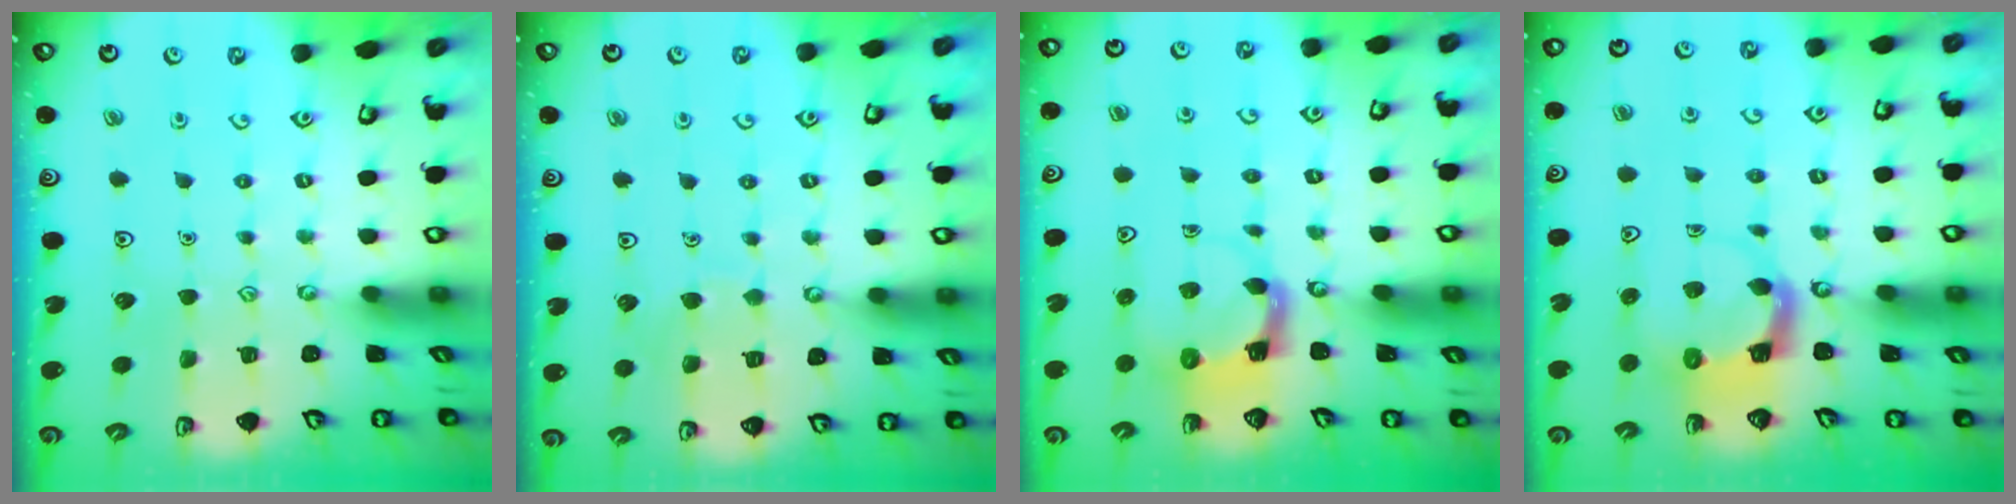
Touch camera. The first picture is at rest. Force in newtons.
{"total": 5.2, "press": 5.1, "slide": 0.5}
{"total": 3.8, "press": 3.7, "slide": 0.7}
{"total": 3.7, "press": 3.6, "slide": 0.7}